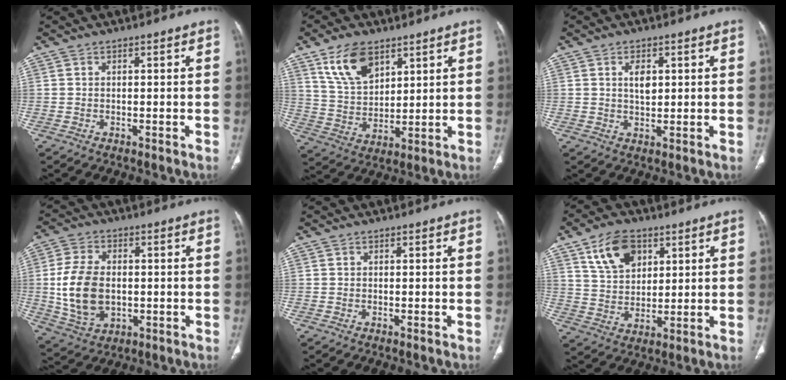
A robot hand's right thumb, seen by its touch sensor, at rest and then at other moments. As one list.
[{"total": 11.0, "force": [6.5, 6.1, 6.4], "torque": [-0.103, -0.031, 0.133]}, {"total": 3.5, "force": [1.1, 2.0, 2.8], "torque": [-0.037, -0.006, 0.019]}, {"total": 12.8, "force": [-0.5, 8.5, 9.5], "torque": [-0.180, 0.001, 0.002]}, {"total": 0.0}, {"total": 10.4, "force": [5.2, 6.7, 6.1], "torque": [-0.086, -0.020, 0.099]}]